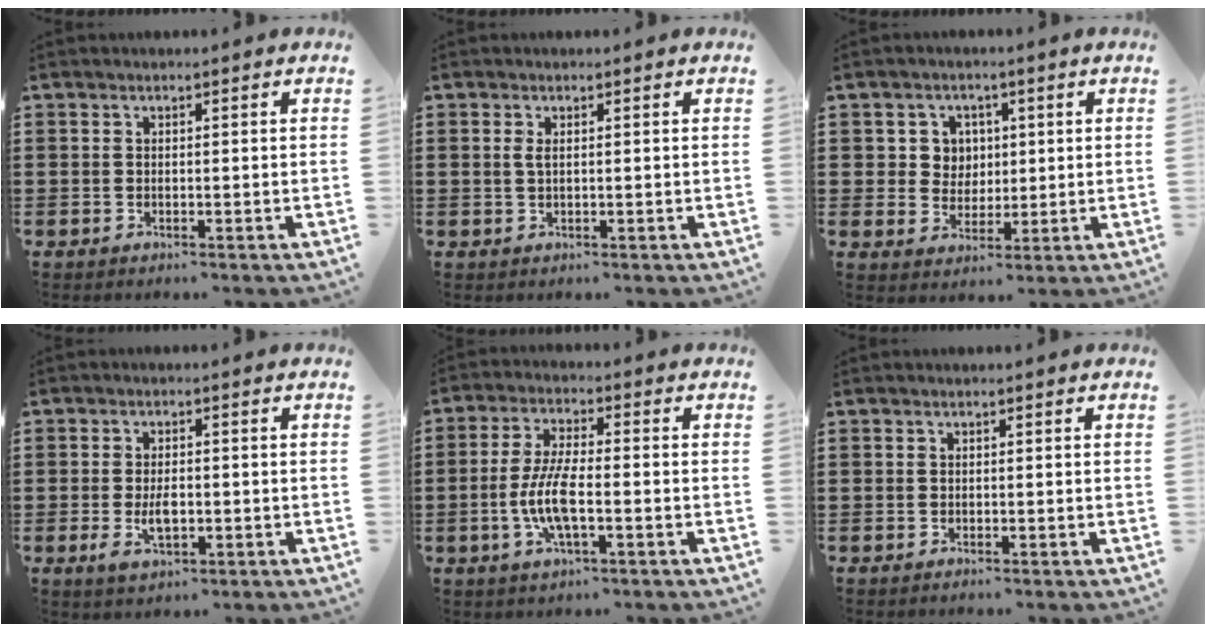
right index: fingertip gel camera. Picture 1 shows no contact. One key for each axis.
{"total": 1.4, "fx": 0.3, "fy": 0.3, "fz": 1.3, "tx": -0.027, "ty": 0.001, "tz": 0.005}
{"total": 4.7, "fx": 1.2, "fy": 4.4, "fz": 1.2, "tx": -0.046, "ty": 0.016, "tz": 0.020}
{"total": 4.2, "fx": -0.8, "fy": 2.0, "fz": 3.6, "tx": -0.063, "ty": -0.003, "tz": -0.016}
{"total": 7.3, "fx": -1.8, "fy": 2.2, "fz": 6.7, "tx": -0.149, "ty": -0.008, "tz": -0.039}
{"total": 0.0}